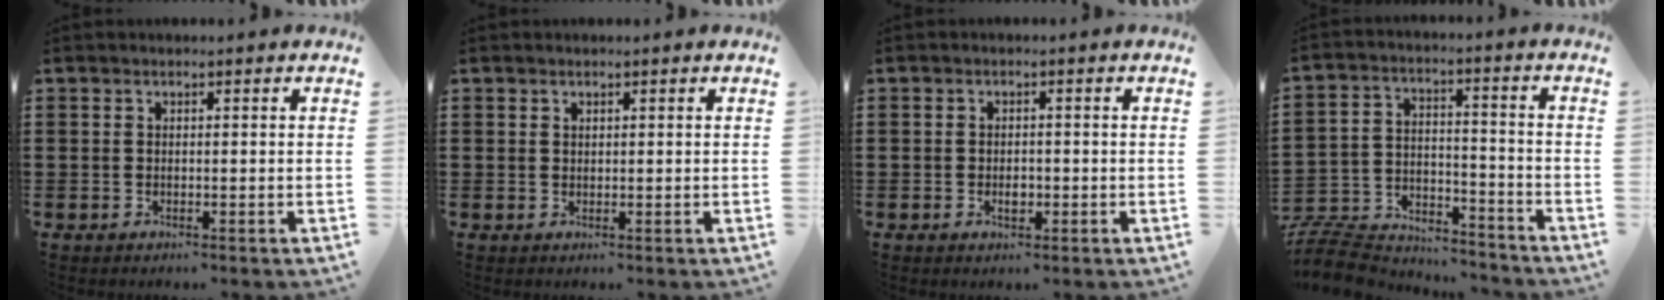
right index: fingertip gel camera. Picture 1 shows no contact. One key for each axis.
{"total": 0.6, "fx": 0.4, "fy": 0.4, "fz": 0.1, "tx": -0.003, "ty": 0.001, "tz": 0.009}
{"total": 1.9, "fx": -0.5, "fy": 0.9, "fz": 1.5, "tx": -0.028, "ty": 0.001, "tz": -0.009}
{"total": 8.8, "fx": -8.4, "fy": 1.8, "fz": 1.7, "tx": -0.047, "ty": 0.013, "tz": -0.170}